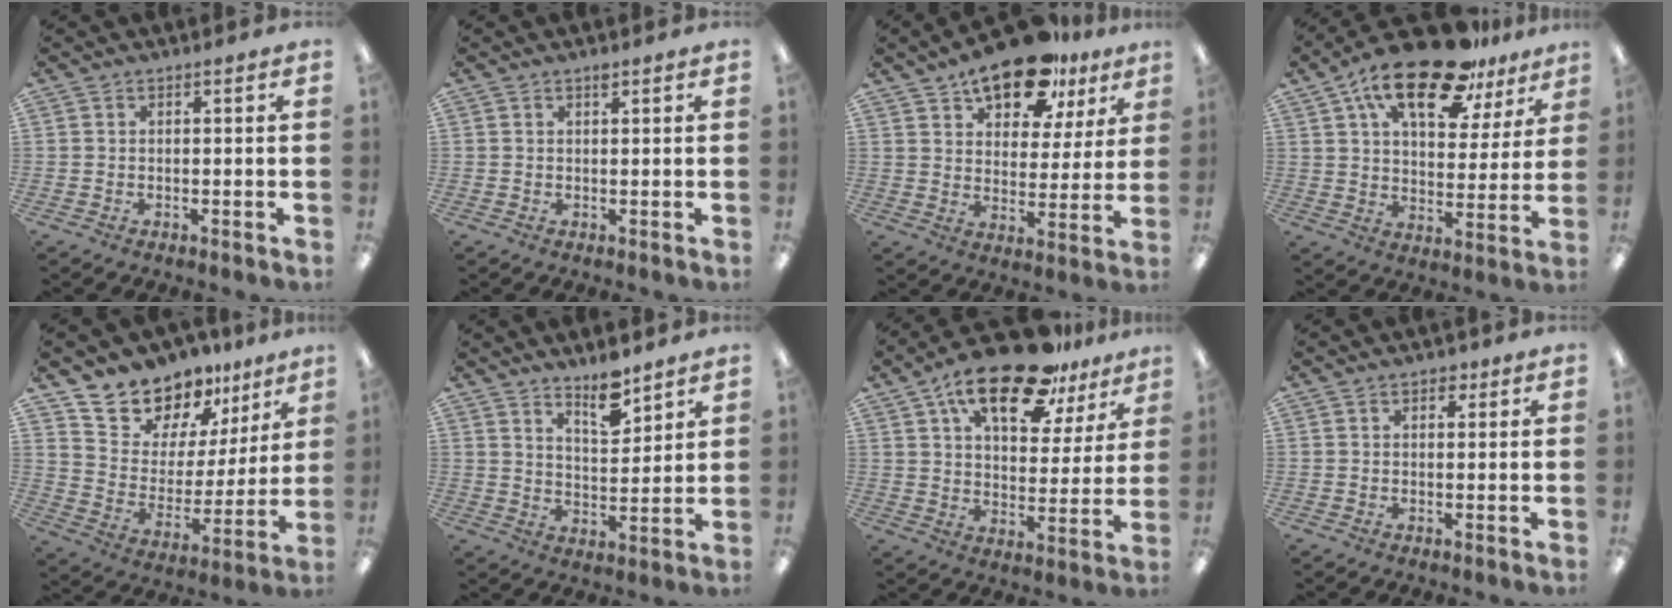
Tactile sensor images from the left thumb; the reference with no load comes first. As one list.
[{"total": 1.0, "force": [0.8, 0.3, 0.5], "torque": [-0.004, -0.002, 0.012]}, {"total": 16.3, "force": [11.8, 7.4, 8.4], "torque": [-0.131, -0.061, 0.206]}, {"total": 19.6, "force": [13.0, 8.1, 12.3], "torque": [-0.207, -0.063, 0.218]}, {"total": 14.4, "force": [12.9, 6.3, 0.8], "torque": [-0.043, -0.121, 0.244]}, {"total": 8.4, "force": [6.9, 2.8, 3.9], "torque": [-0.046, -0.049, 0.118]}, {"total": 19.2, "force": [13.0, 7.9, 11.8], "torque": [-0.200, -0.062, 0.219]}, {"total": 2.3, "force": [1.3, 1.4, 1.3], "torque": [-0.010, -0.002, 0.018]}]